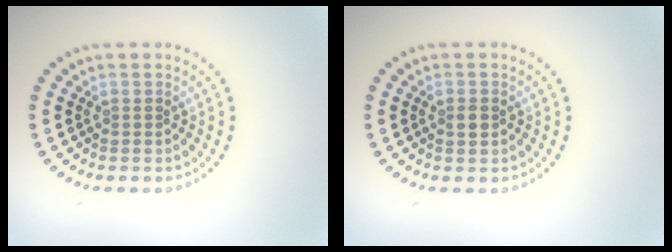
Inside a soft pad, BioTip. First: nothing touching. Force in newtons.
{"total": 1.0, "press": 1.0, "slide": 0.1}